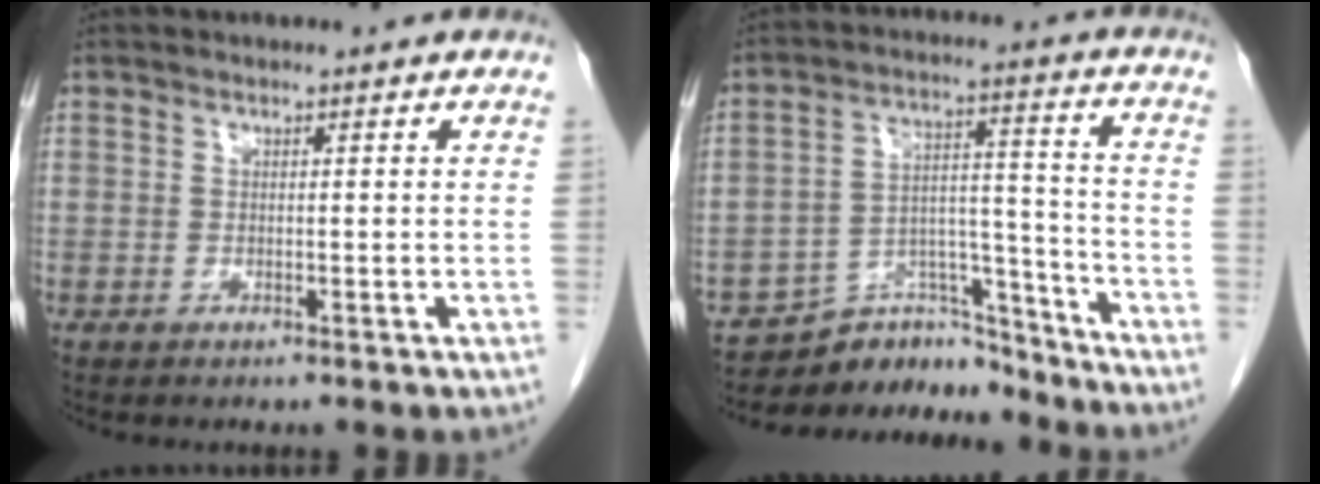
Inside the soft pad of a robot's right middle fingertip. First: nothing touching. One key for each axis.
{"total": 10.4, "fx": -10.0, "fy": 2.5, "fz": 0.2, "tx": 0.007, "ty": 0.053, "tz": -0.169}